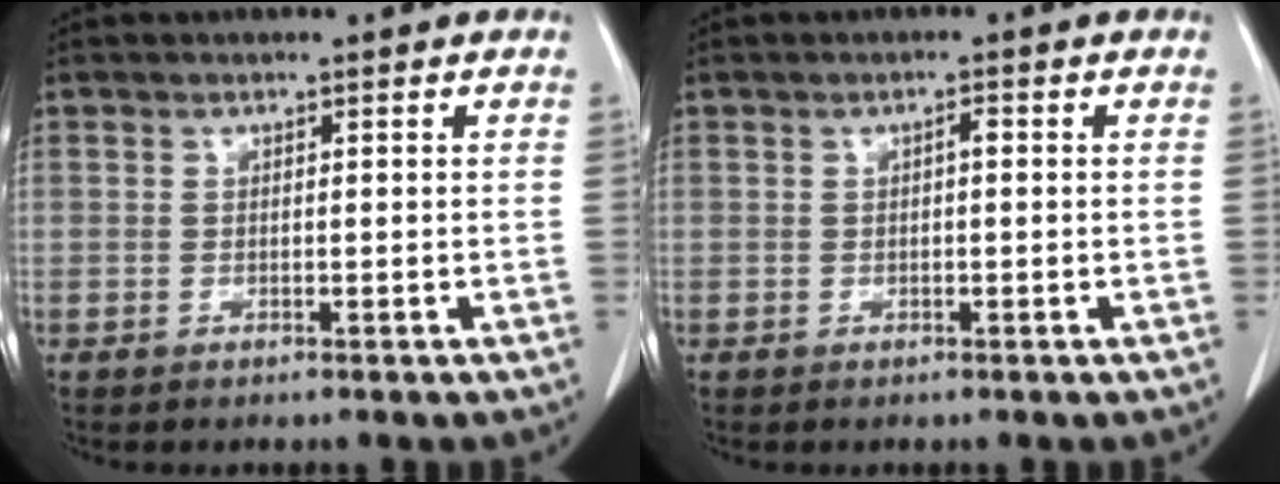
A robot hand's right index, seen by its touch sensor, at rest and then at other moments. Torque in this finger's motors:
{"motor_torque": [0.14, -0.09, 0.01, 0.01]}